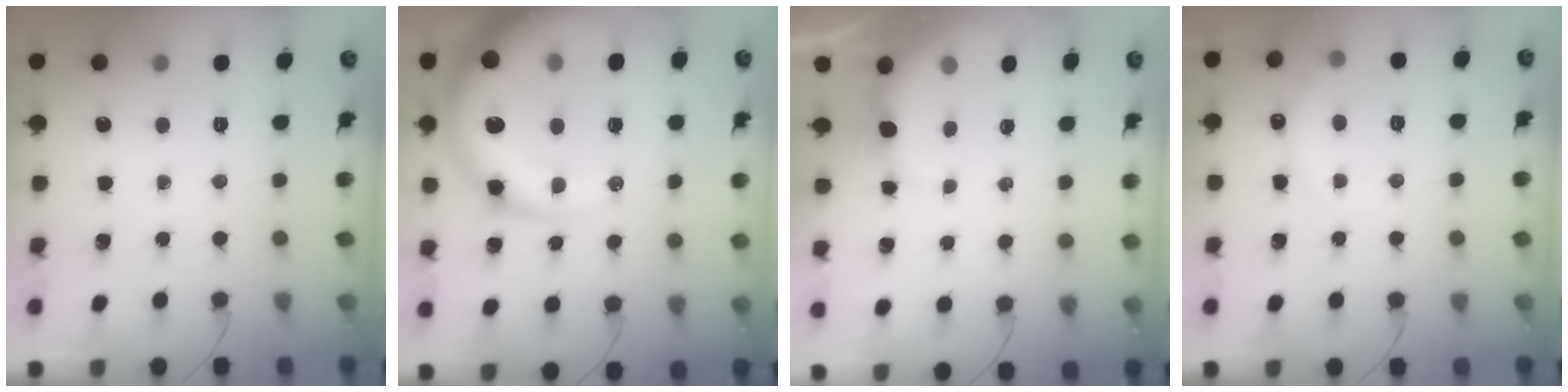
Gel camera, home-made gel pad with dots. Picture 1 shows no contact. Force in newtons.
{"total": 19.3, "press": 18.8, "slide": 4.4}
{"total": 3.2, "press": 3.1, "slide": 0.8}
{"total": 6.2, "press": 6.1, "slide": 1.2}